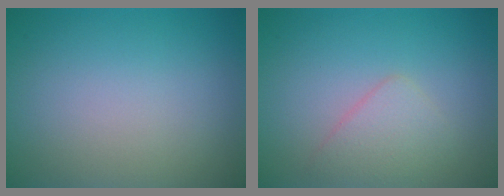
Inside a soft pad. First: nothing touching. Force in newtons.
{"total": 2.2, "press": 2.2, "slide": 0.0}